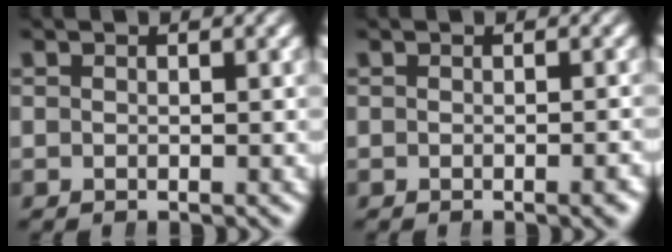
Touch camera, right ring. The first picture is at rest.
{"total": 0.6, "force": [-0.3, -0.2, 0.4], "torque": [-0.003, 0.005, -0.005]}